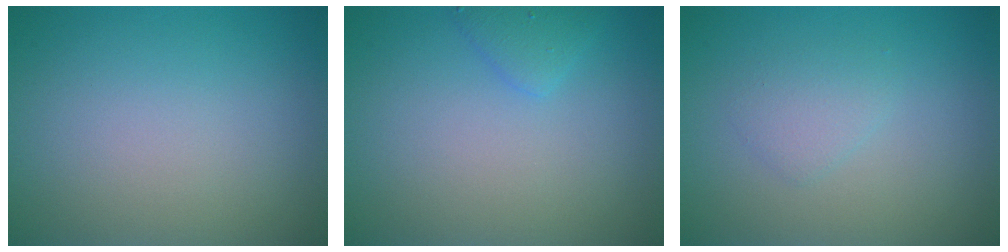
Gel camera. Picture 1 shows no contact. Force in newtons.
{"total": 1.5, "press": 1.5, "slide": 0.0}
{"total": 1.4, "press": 1.4, "slide": 0.1}